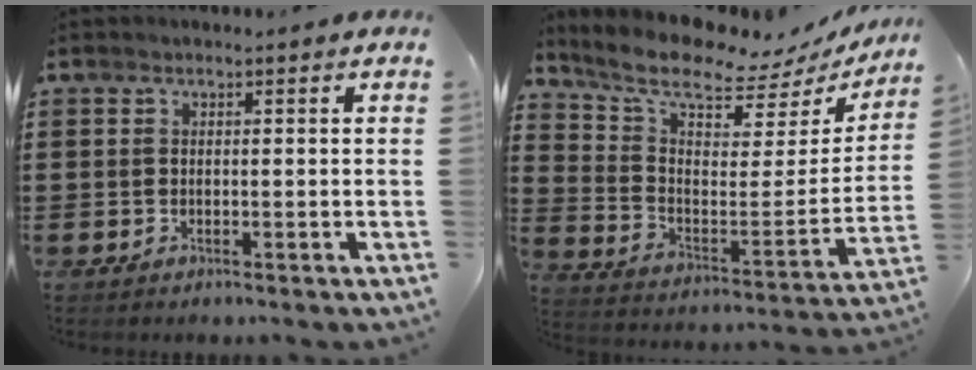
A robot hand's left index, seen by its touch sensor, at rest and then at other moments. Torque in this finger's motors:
{"motor_torque": [1.09, -1.05, 0.50, 0.18]}